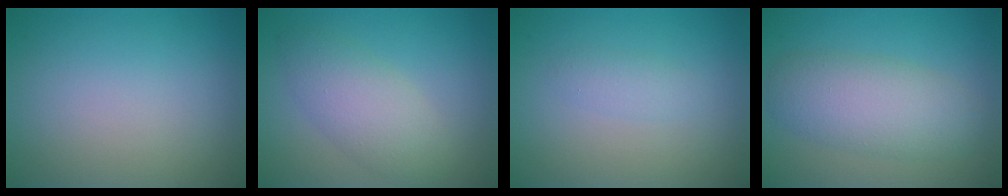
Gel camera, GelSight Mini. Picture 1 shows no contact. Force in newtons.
{"total": 4.0, "press": 4.0, "slide": 0.3}
{"total": 1.2, "press": 1.2, "slide": 0.1}
{"total": 5.2, "press": 5.2, "slide": 0.4}